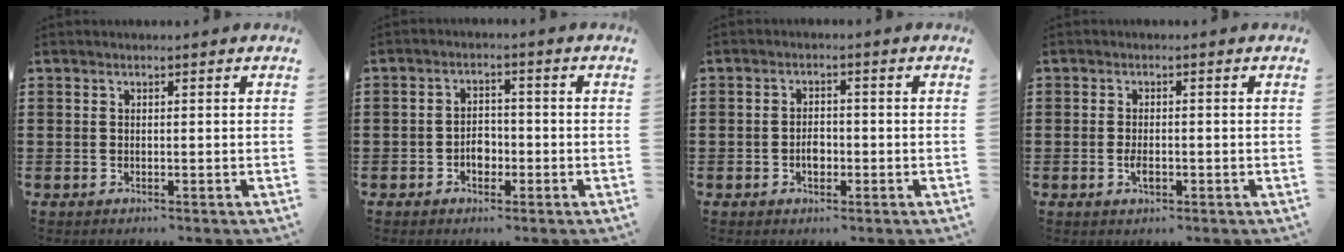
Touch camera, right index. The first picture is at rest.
{"total": 3.2, "force": [-1.2, 2.3, 1.9], "torque": [-0.031, 0.001, -0.025]}
{"total": 2.7, "force": [-0.8, 1.7, 2.0], "torque": [-0.030, -0.001, -0.016]}
{"total": 2.2, "force": [-0.7, 0.9, 1.9], "torque": [-0.042, -0.002, -0.016]}